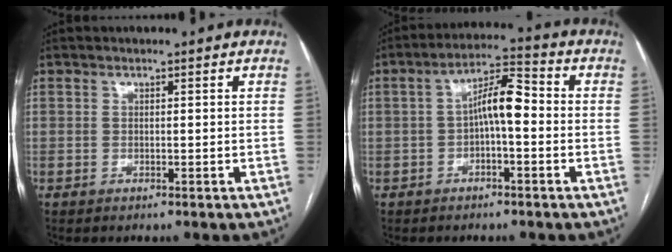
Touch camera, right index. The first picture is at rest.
{"total": 6.8, "force": [-0.5, 1.8, 6.6], "torque": [-0.116, 0.029, -0.011]}